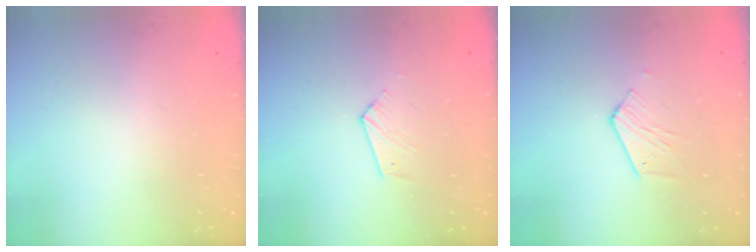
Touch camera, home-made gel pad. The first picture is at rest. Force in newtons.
{"total": 4.0, "press": 4.0, "slide": 0.4}
{"total": 6.2, "press": 6.2, "slide": 0.4}